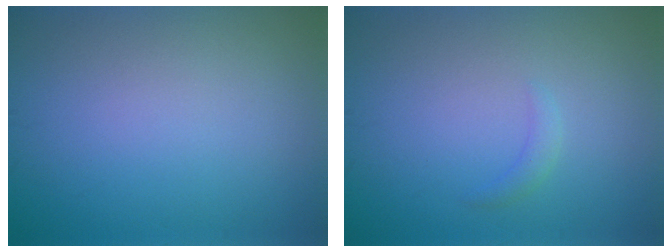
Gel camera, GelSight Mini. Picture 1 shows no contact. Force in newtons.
{"total": 0.9, "press": 0.9, "slide": 0.1}